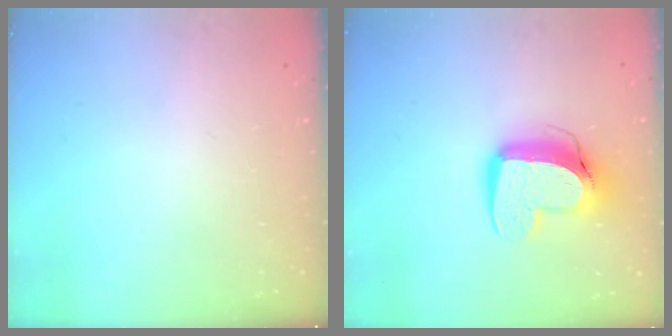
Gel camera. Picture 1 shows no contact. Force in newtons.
{"total": 12.9, "press": 12.9, "slide": 1.2}